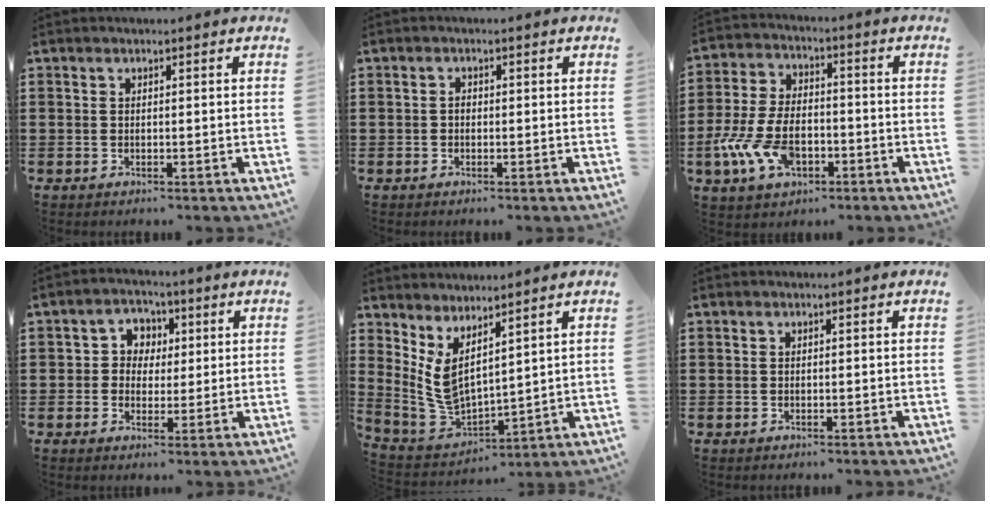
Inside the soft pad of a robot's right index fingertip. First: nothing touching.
{"total": 0.9, "force": [-0.2, 0.6, 0.7], "torque": [-0.015, 0.001, -0.003]}
{"total": 9.6, "force": [-3.4, 5.4, 7.2], "torque": [-0.174, -0.003, -0.064]}
{"total": 3.7, "force": [0.3, 3.6, 1.1], "torque": [-0.038, 0.016, 0.000]}
{"total": 5.7, "force": [2.2, 2.9, 4.3], "torque": [-0.127, -0.033, 0.037]}
{"total": 0.0}